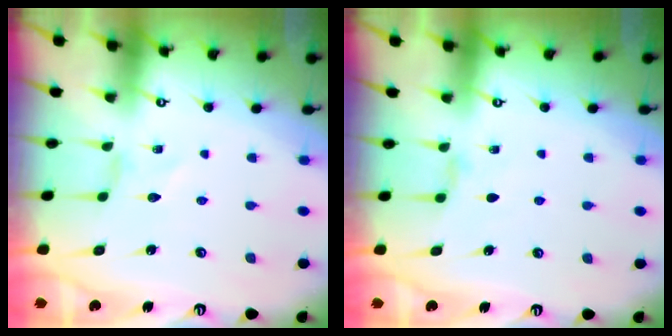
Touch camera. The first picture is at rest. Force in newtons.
{"total": 2.4, "press": 2.3, "slide": 0.4}